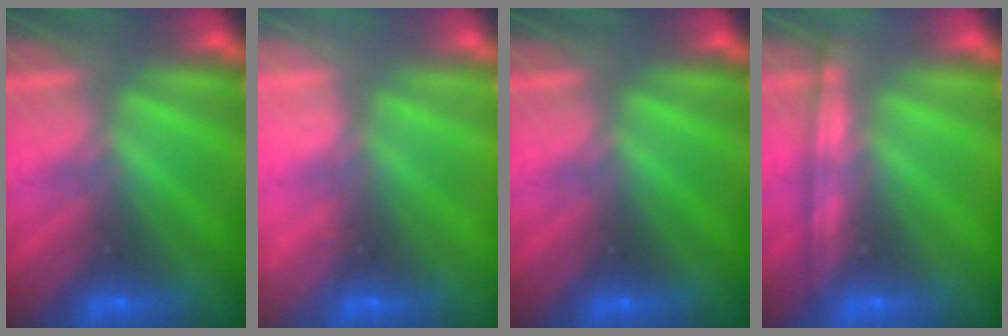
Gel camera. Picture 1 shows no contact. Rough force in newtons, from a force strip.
{"total": 2.3}
{"total": 0.0}
{"total": 1.2}